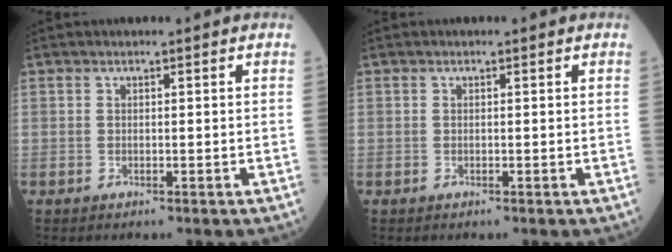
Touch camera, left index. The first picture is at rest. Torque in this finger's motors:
{"motor_torque": [0.00, 0.00, -0.03, 0.00]}